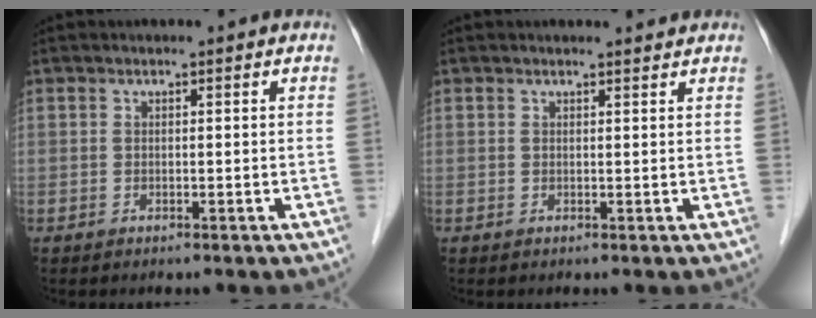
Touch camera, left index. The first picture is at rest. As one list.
[{"total": 1.7, "force": [1.7, 0.1, 0.2], "torque": [-0.009, 0.000, 0.021]}]